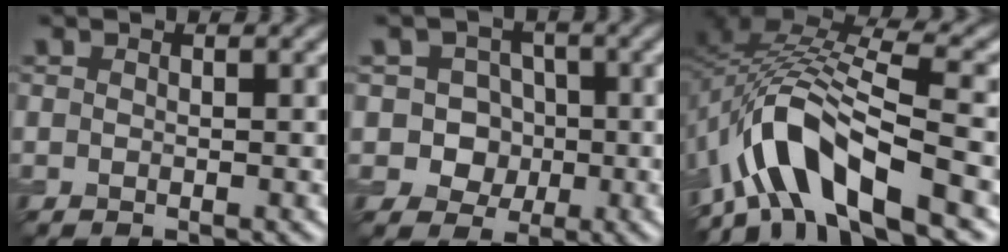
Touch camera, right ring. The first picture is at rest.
{"total": 4.8, "force": [-0.4, 4.6, 1.4], "torque": [-0.003, 0.023, -0.025]}
{"total": 10.0, "force": [-5.0, 3.8, 7.8], "torque": [-0.137, 0.018, -0.099]}